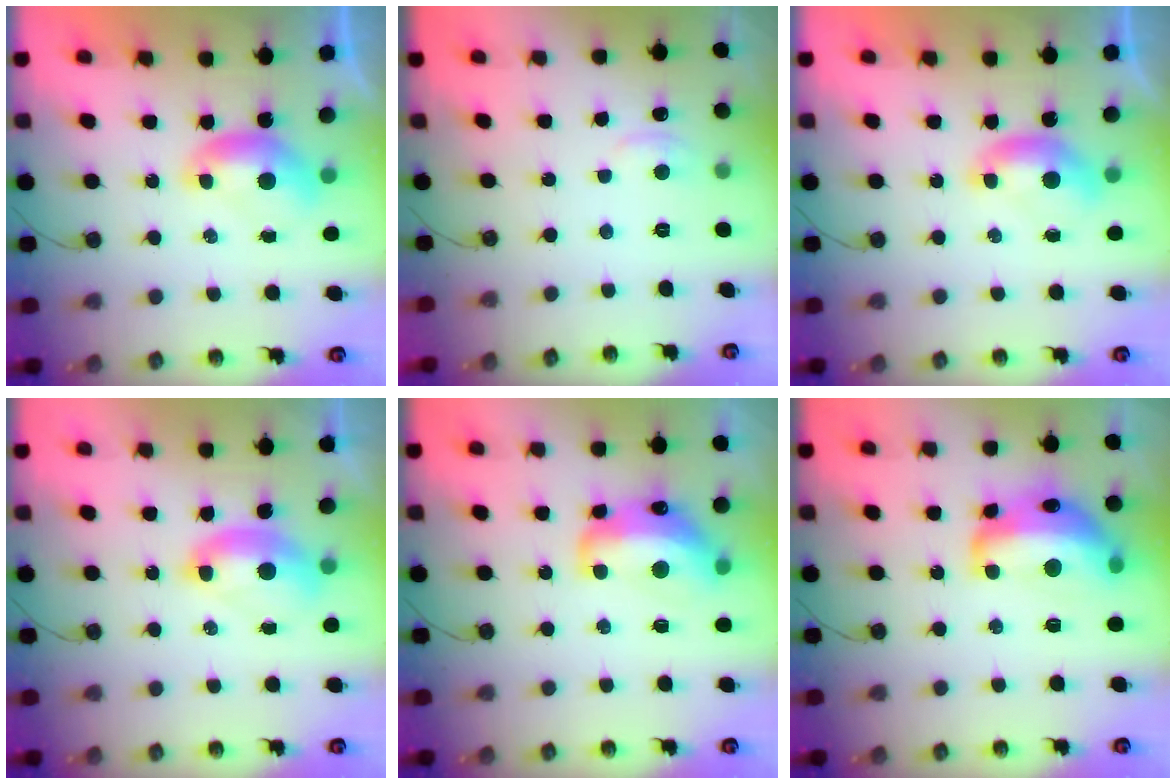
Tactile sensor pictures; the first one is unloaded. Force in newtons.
{"total": 2.3, "press": 2.3, "slide": 0.6}
{"total": 0.6, "press": 0.0, "slide": 0.6}
{"total": 2.6, "press": 2.5, "slide": 0.6}
{"total": 8.5, "press": 8.4, "slide": 1.2}
{"total": 12.0, "press": 12.0, "slide": 1.0}